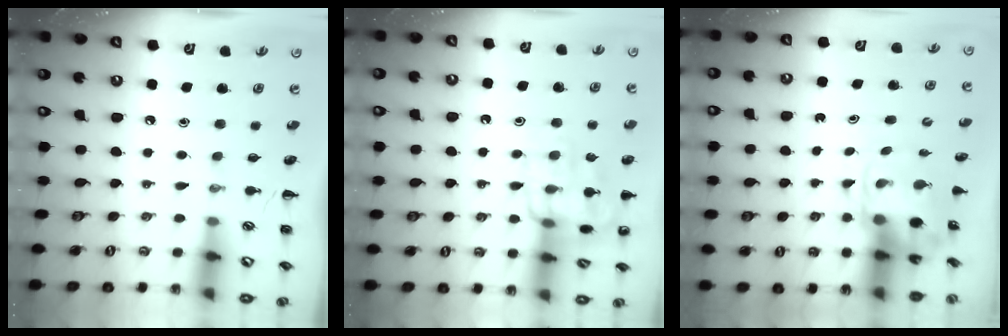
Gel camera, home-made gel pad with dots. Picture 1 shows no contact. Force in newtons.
{"total": 15.2, "press": 15.1, "slide": 0.5}
{"total": 3.8, "press": 3.7, "slide": 0.8}